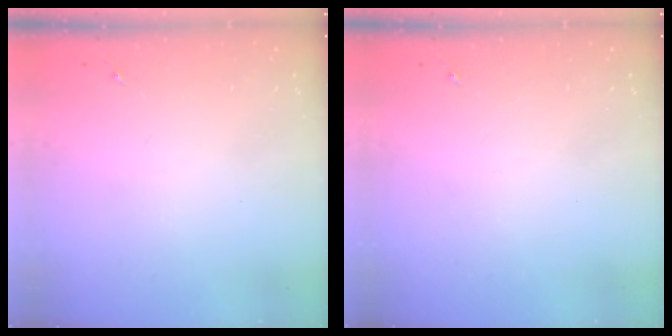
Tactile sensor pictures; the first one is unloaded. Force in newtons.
{"total": 0.0}